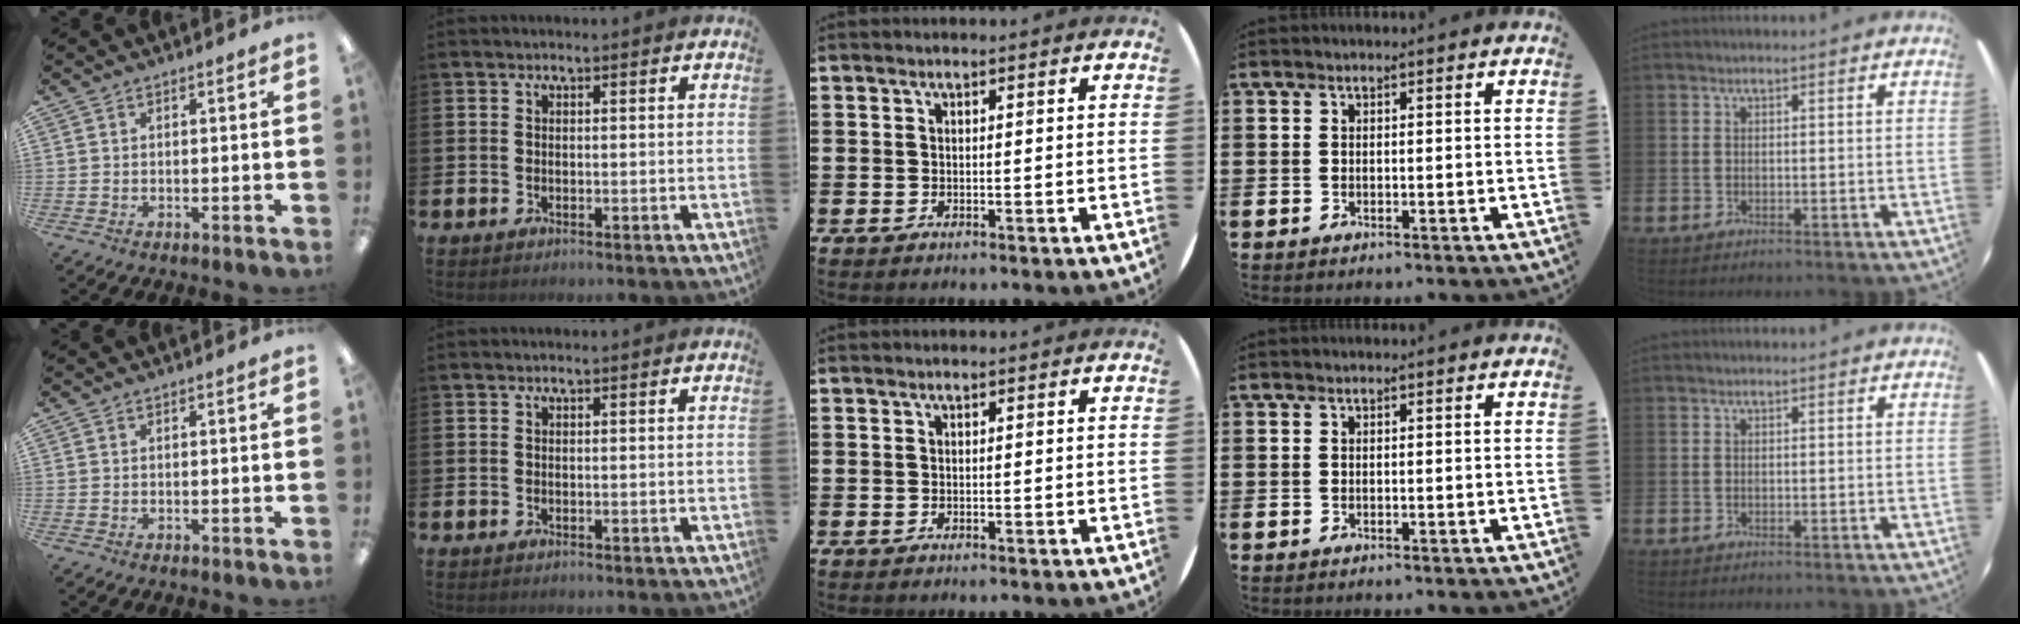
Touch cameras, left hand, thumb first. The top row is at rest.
{}